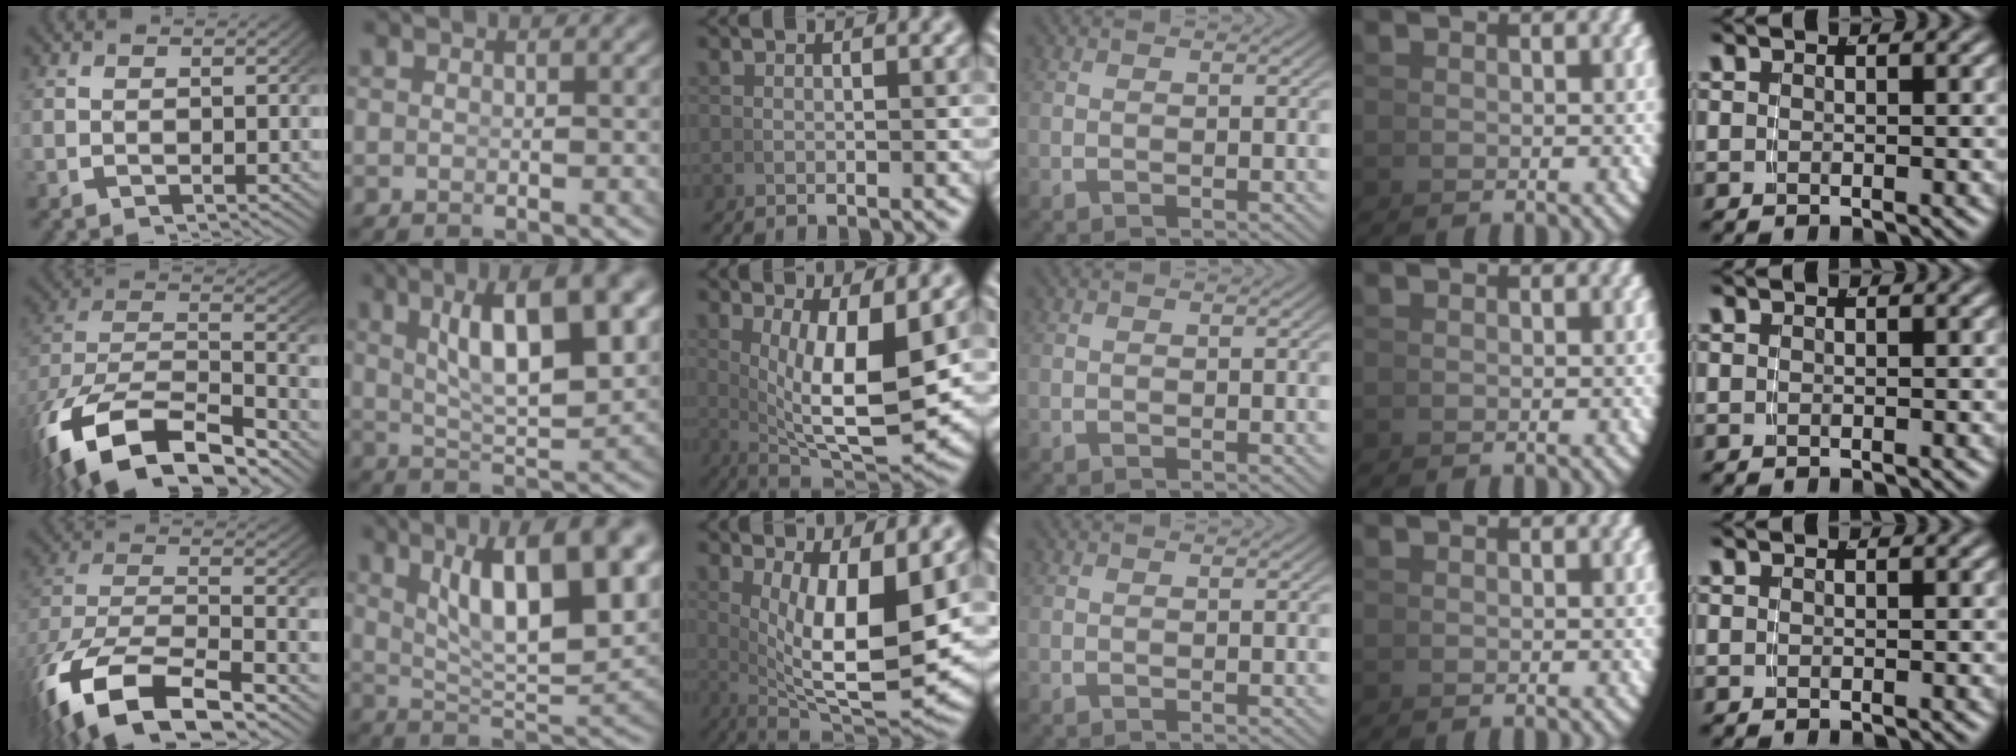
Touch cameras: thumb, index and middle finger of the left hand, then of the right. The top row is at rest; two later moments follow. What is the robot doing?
{"motion": "lift_and_place", "object": "cup"}